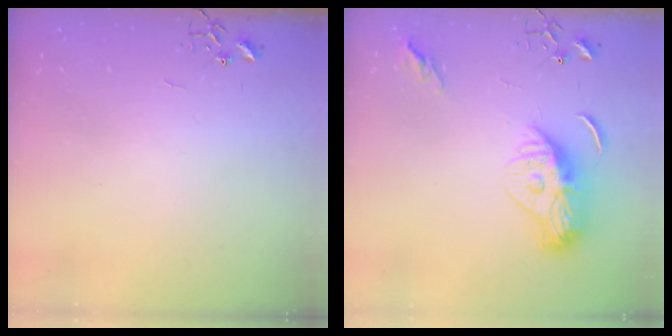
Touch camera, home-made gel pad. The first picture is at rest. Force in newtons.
{"total": 11.6, "press": 11.6, "slide": 0.9}